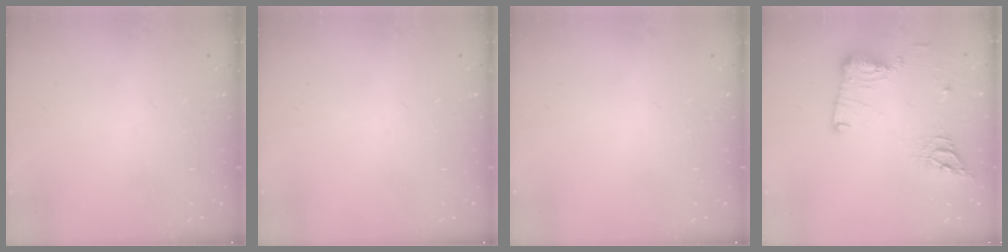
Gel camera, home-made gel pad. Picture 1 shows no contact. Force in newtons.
{"total": 0.0}
{"total": 0.0}
{"total": 15.8, "press": 15.0, "slide": 4.9}